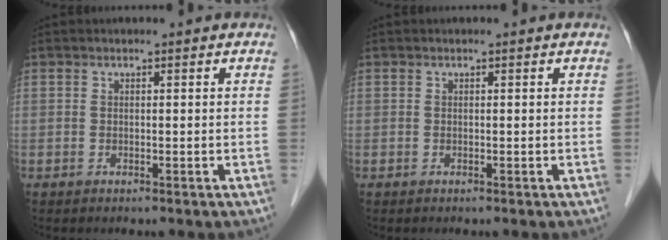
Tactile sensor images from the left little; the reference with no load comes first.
{"total": 0.0}